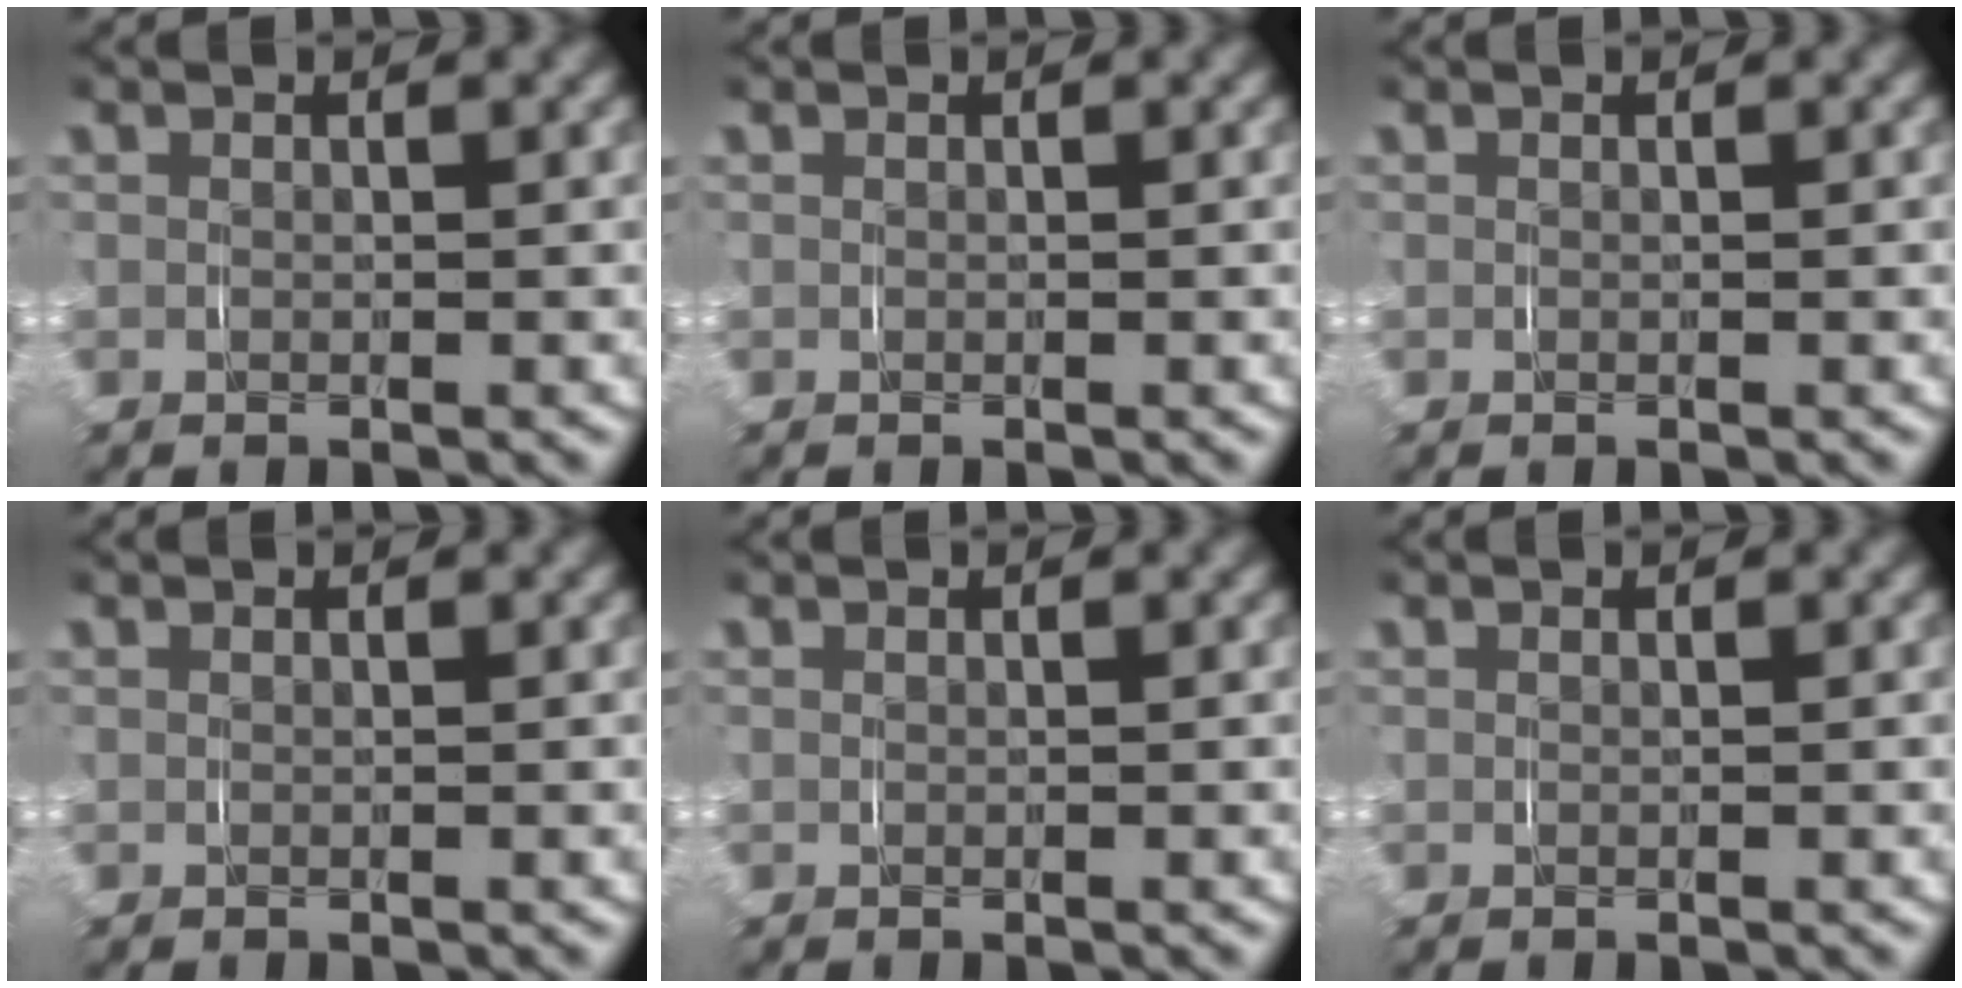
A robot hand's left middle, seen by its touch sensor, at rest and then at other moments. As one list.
[{"total": 0.0}, {"total": 0.0}, {"total": 0.0}, {"total": 0.0}, {"total": 0.0}]